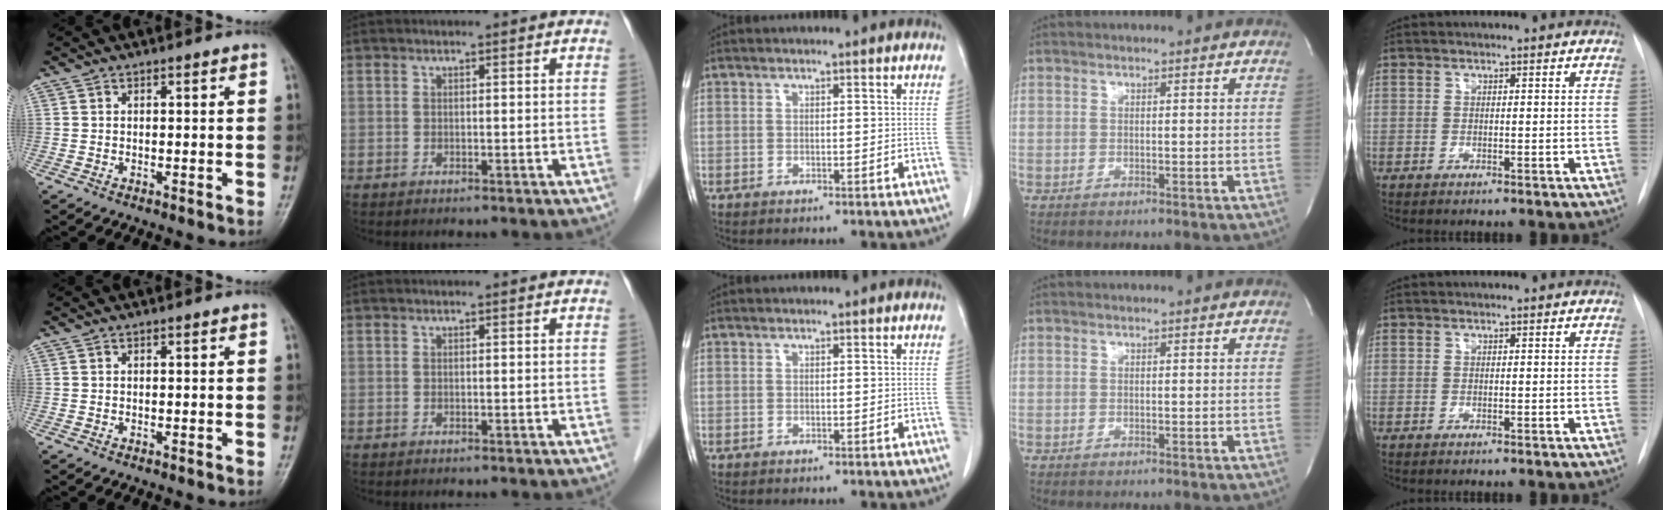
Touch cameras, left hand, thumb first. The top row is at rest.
{}